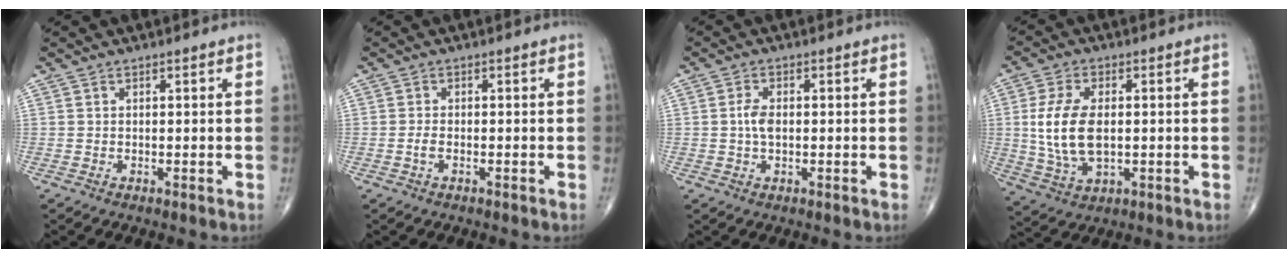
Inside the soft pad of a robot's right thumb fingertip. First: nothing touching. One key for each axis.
{"total": 1.2, "fx": -0.5, "fy": 0.5, "fz": 1.0, "tx": -0.024, "ty": 0.001, "tz": -0.010}
{"total": 3.0, "fx": -0.1, "fy": 1.6, "fz": 2.6, "tx": -0.055, "ty": 0.003, "tz": -0.005}
{"total": 11.2, "fx": 0.2, "fy": 6.2, "fz": 9.3, "tx": -0.193, "ty": -0.004, "tz": 0.010}